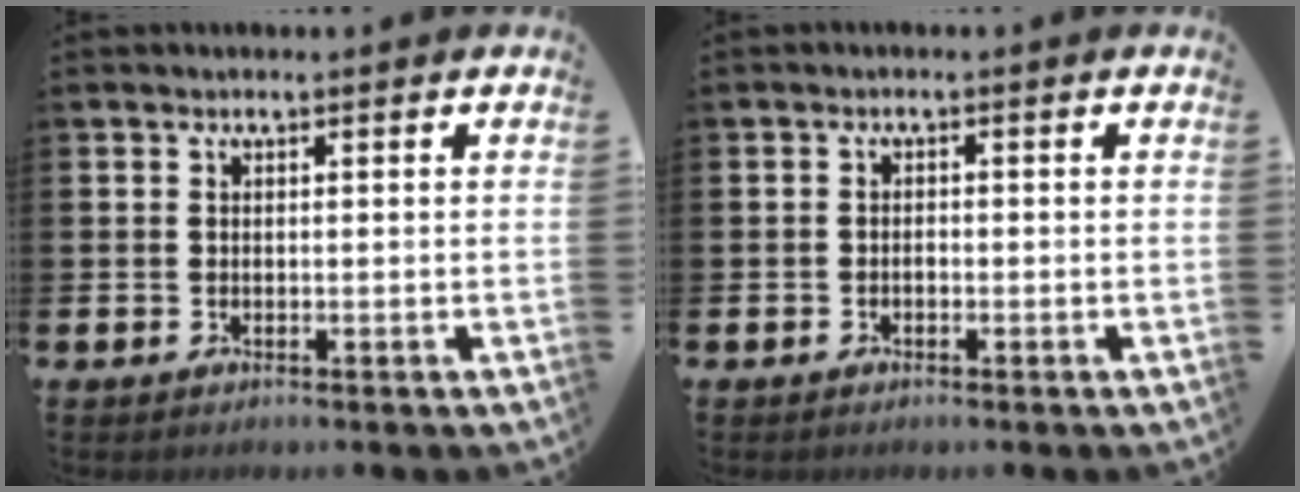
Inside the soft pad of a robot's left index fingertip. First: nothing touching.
{"total": 0.8, "force": [-0.5, 0.5, 0.3], "torque": [-0.001, -0.002, -0.012]}